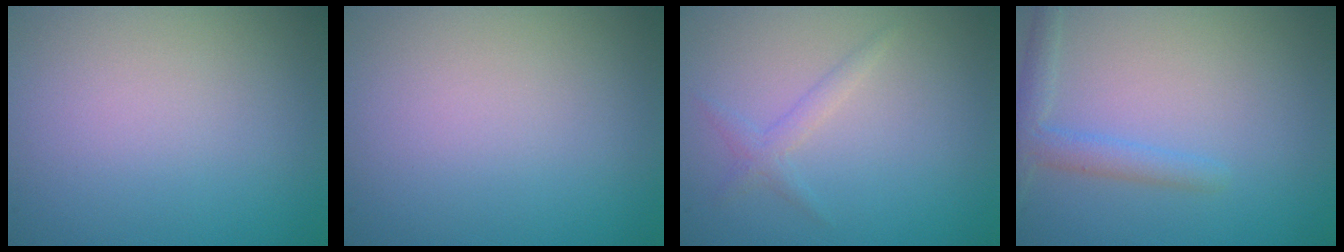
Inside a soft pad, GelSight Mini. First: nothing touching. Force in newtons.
{"total": 0.0}
{"total": 1.4, "press": 1.4, "slide": 0.1}
{"total": 2.3, "press": 2.3, "slide": 0.1}